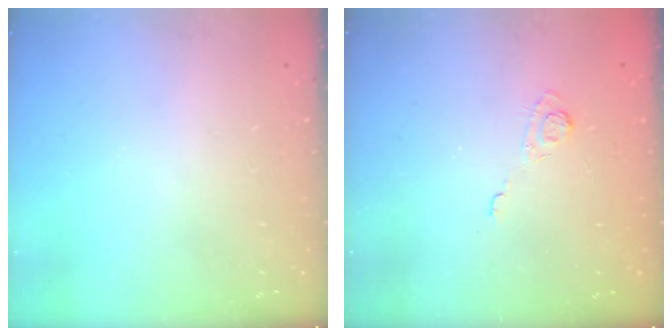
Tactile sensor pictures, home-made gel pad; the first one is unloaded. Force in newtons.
{"total": 2.6, "press": 2.2, "slide": 1.5}